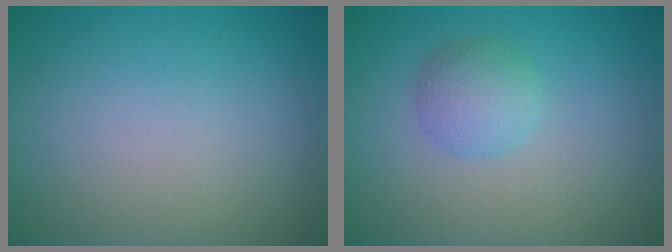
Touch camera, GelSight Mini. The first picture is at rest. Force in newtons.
{"total": 2.5, "press": 2.5, "slide": 0.1}